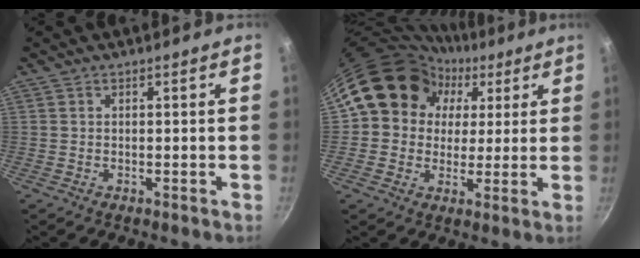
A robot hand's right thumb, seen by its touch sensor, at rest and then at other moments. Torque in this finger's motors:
{"motor_torque": [0.29, 3.39, 0.69, -0.57, 0.16]}